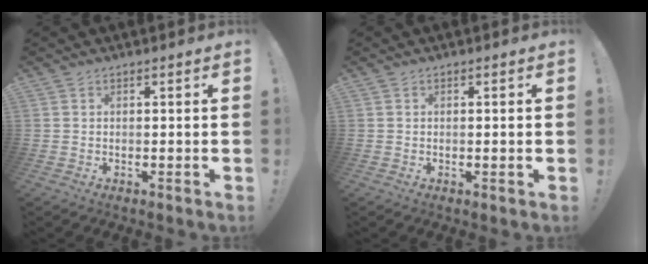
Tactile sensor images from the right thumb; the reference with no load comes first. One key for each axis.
{"total": 0.8, "fx": -0.1, "fy": -0.2, "fz": 0.7, "tx": -0.005, "ty": -0.004, "tz": -0.004}